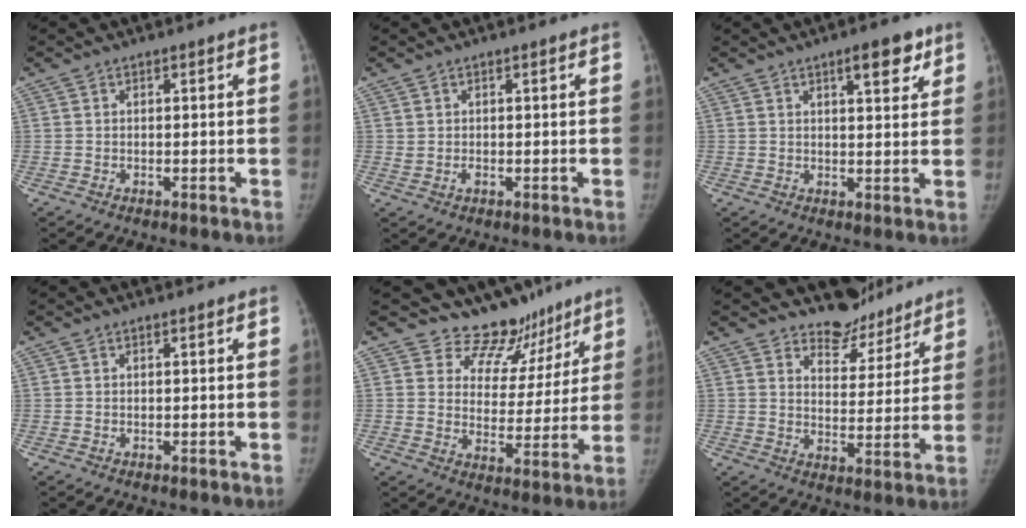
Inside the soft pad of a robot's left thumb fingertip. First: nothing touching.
{"total": 1.1, "force": [0.2, 0.7, 0.8], "torque": [-0.011, -0.002, 0.006]}
{"total": 6.1, "force": [3.5, 2.0, 4.5], "torque": [-0.047, -0.016, 0.046]}
{"total": 0.0}
{"total": 11.2, "force": [9.5, 5.9, 0.9], "torque": [0.033, -0.075, 0.131]}
{"total": 8.8, "force": [7.9, 3.9, 0.7], "torque": [0.026, -0.072, 0.121]}